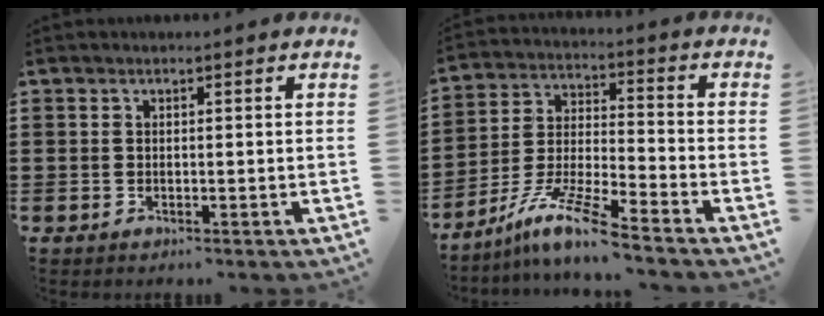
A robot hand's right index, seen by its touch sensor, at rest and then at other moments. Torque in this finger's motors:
{"motor_torque": [1.11, 1.03, 0.19, 0.10]}